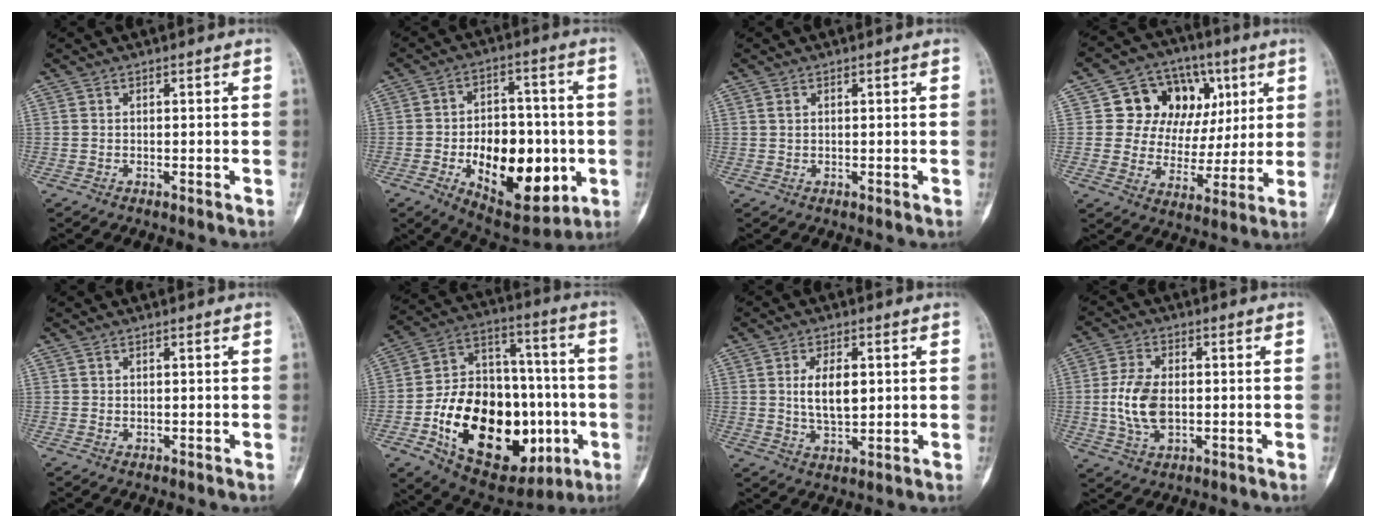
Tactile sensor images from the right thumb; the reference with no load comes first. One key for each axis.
{"total": 20.9, "fx": -5.0, "fy": 12.0, "fz": 16.4, "tx": -0.201, "ty": 0.018, "tz": -0.054}
{"total": 1.1, "fx": 0.4, "fy": 0.7, "fz": 0.7, "tx": -0.017, "ty": 0.003, "tz": 0.010}
{"total": 16.0, "fx": 4.9, "fy": 12.7, "fz": 8.3, "tx": -0.070, "ty": 0.007, "tz": 0.086}
{"total": 0.0}
{"total": 31.4, "fx": -8.2, "fy": 18.6, "fz": 23.9, "tx": -0.395, "ty": 0.025, "tz": -0.110}
{"total": 7.3, "fx": 1.2, "fy": 3.7, "fz": 6.1, "tx": -0.100, "ty": -0.011, "tz": 0.025}
{"total": 9.3, "fx": -0.5, "fy": 5.5, "fz": 7.5, "tx": -0.149, "ty": 0.001, "tz": -0.009}